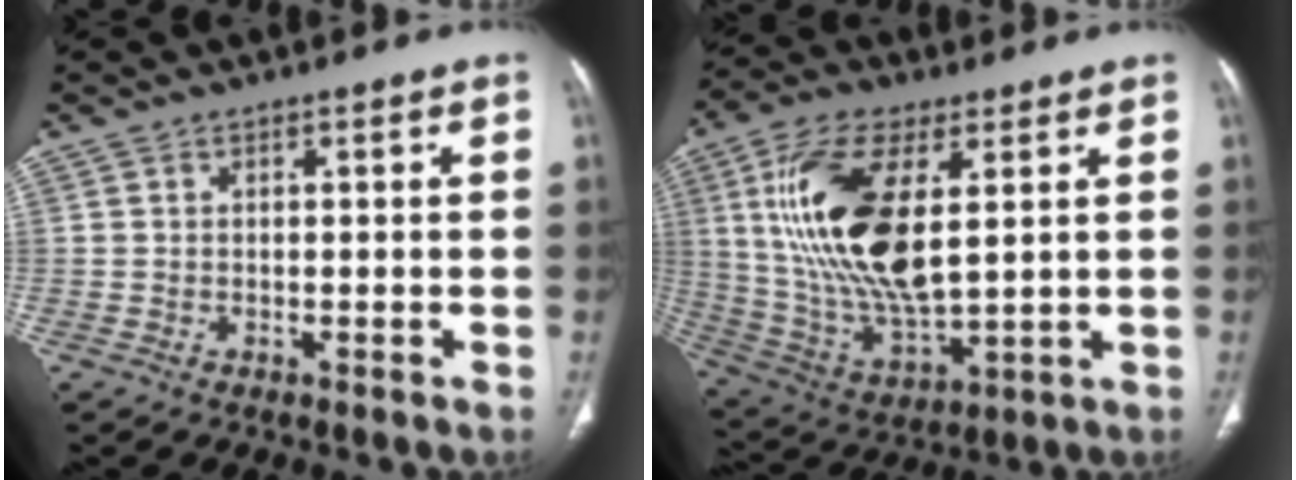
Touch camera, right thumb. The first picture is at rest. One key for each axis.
{"total": 20.5, "fx": 4.7, "fy": 9.1, "fz": 17.8, "tx": -0.356, "ty": -0.021, "tz": 0.095}